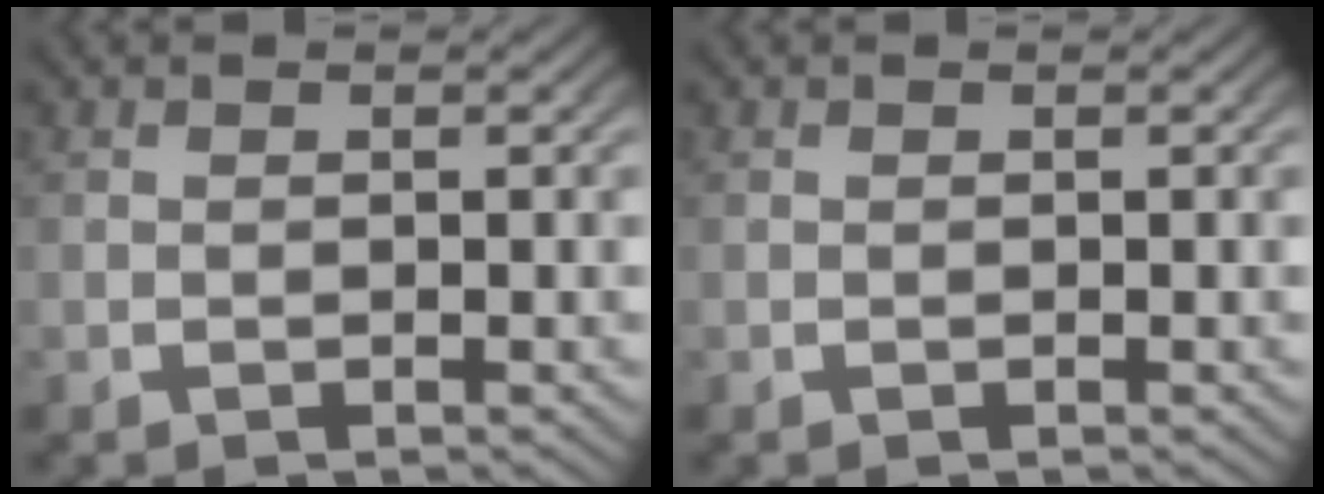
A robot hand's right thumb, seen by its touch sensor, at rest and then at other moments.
{"total": 0.0}